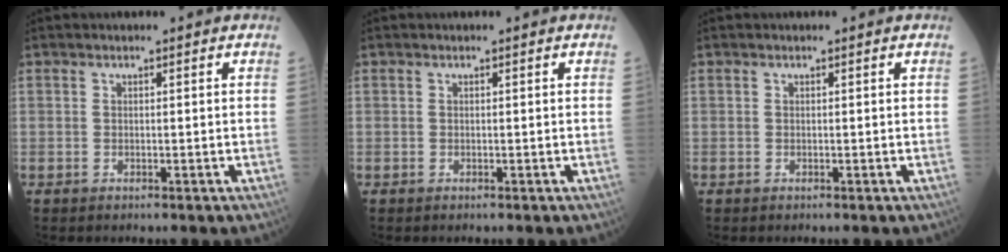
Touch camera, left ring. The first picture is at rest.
{"total": 0.0}
{"total": 0.0}